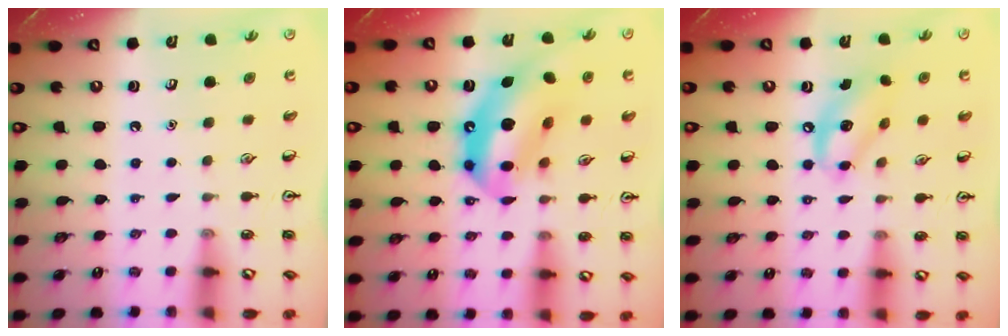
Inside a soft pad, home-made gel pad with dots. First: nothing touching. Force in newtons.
{"total": 16.3, "press": 15.5, "slide": 5.0}
{"total": 10.3, "press": 10.0, "slide": 2.3}